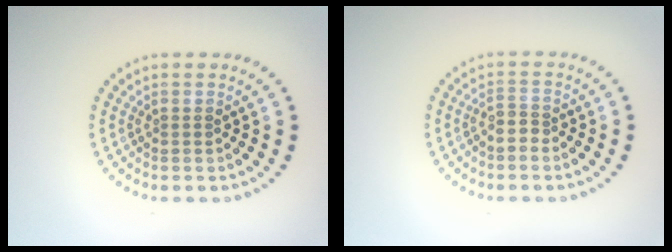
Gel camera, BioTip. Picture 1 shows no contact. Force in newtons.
{"total": 1.5, "press": 1.2, "slide": 1.0}